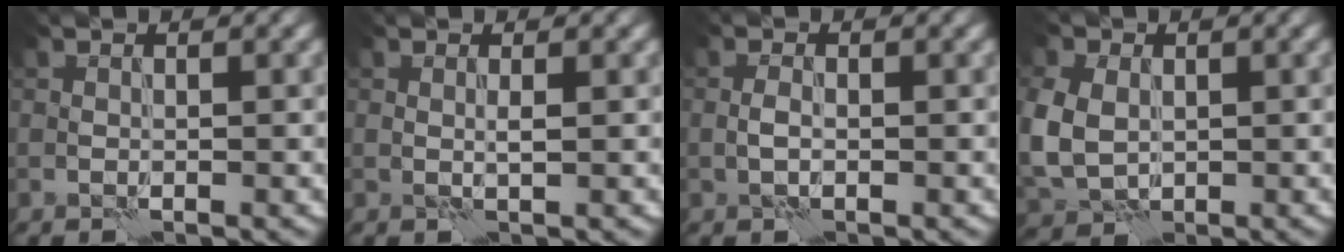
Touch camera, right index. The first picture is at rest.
{"total": 0.7, "force": [0.2, -0.3, 0.6], "torque": [-0.014, 0.005, 0.003]}
{"total": 1.1, "force": [-0.4, 0.3, 0.9], "torque": [-0.022, 0.006, -0.010]}
{"total": 6.7, "force": [0.1, 5.3, 4.1], "torque": [-0.114, 0.004, 0.000]}